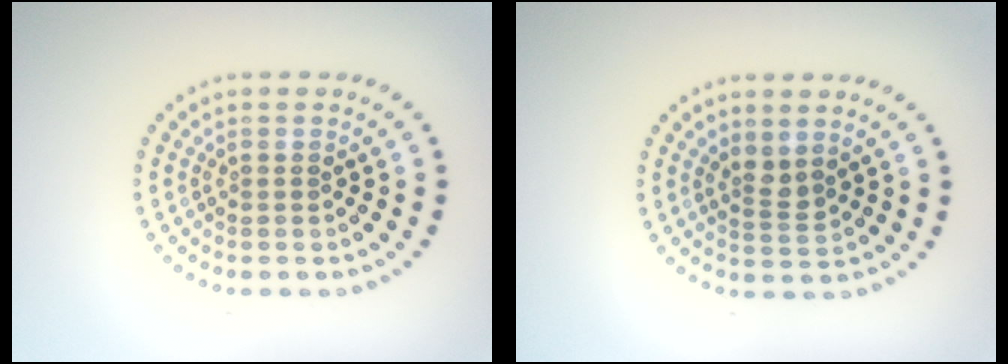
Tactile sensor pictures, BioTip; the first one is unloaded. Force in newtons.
{"total": 1.8, "press": 1.3, "slide": 1.2}